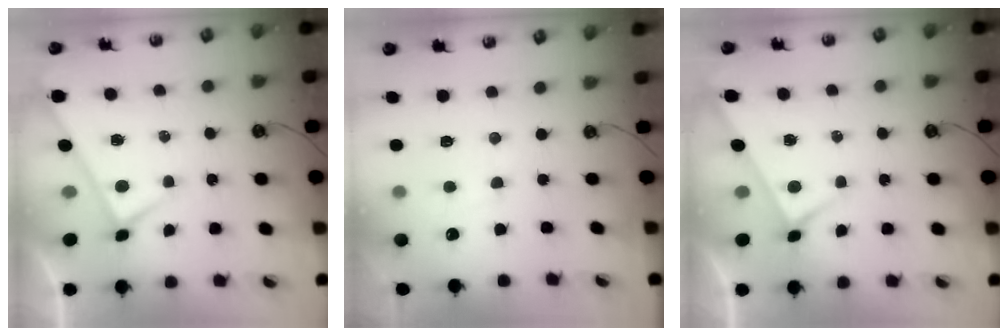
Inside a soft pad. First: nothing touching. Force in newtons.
{"total": 0.7, "press": 0.5, "slide": 0.5}
{"total": 3.8, "press": 3.8, "slide": 0.4}